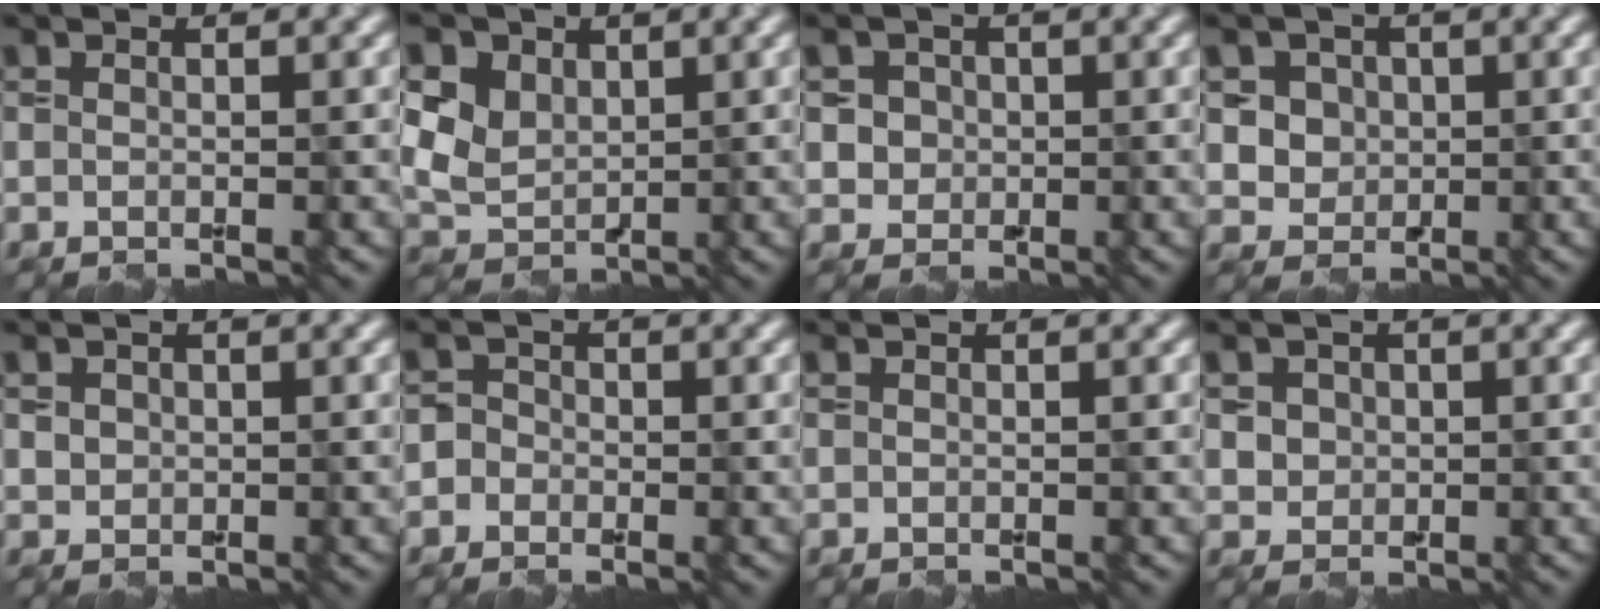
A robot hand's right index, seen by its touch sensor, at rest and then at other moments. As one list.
[{"total": 7.6, "force": [2.9, 5.8, 4.0], "torque": [-0.091, 0.021, 0.042]}, {"total": 3.2, "force": [0.8, 2.9, 1.1], "torque": [-0.009, 0.007, 0.015]}, {"total": 4.3, "force": [1.3, 3.7, 1.6], "torque": [-0.025, 0.003, 0.028]}, {"total": 1.0, "force": [0.3, 0.9, 0.2], "torque": [-0.001, -0.004, 0.010]}, {"total": 2.2, "force": [-0.8, 2.0, 0.2], "torque": [0.020, 0.015, -0.031]}, {"total": 0.0}, {"total": 2.2, "force": [0.7, 2.0, 0.8], "torque": [-0.016, 0.003, 0.024]}]